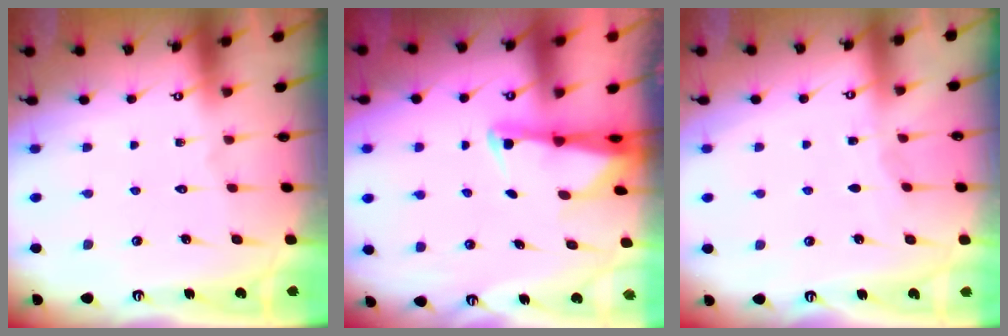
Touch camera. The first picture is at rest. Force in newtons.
{"total": 2.4, "press": 2.3, "slide": 0.5}
{"total": 3.1, "press": 3.1, "slide": 0.4}